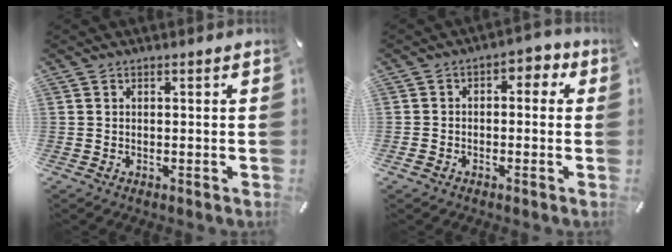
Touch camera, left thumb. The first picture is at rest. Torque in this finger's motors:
{"motor_torque": [0.18, 0.68, 0.02, -0.02, 0.08]}